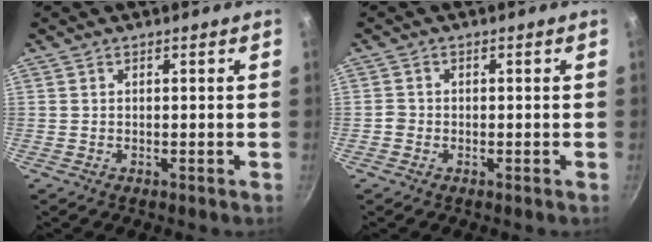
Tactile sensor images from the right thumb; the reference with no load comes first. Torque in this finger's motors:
{"motor_torque": [0.49, -0.25, 0.62, 0.11, 0.10]}